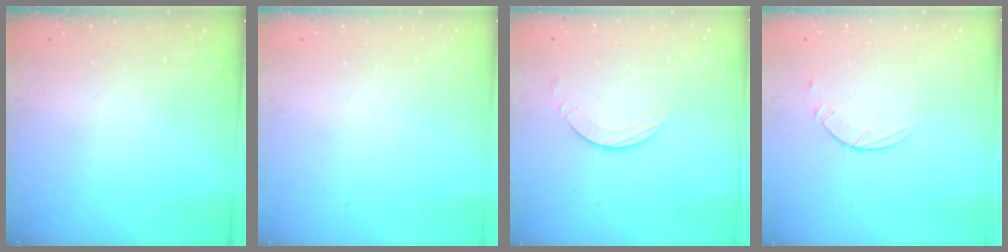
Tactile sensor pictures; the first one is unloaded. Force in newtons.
{"total": 0.0}
{"total": 2.0, "press": 2.0, "slide": 0.2}
{"total": 2.9, "press": 2.8, "slide": 0.3}